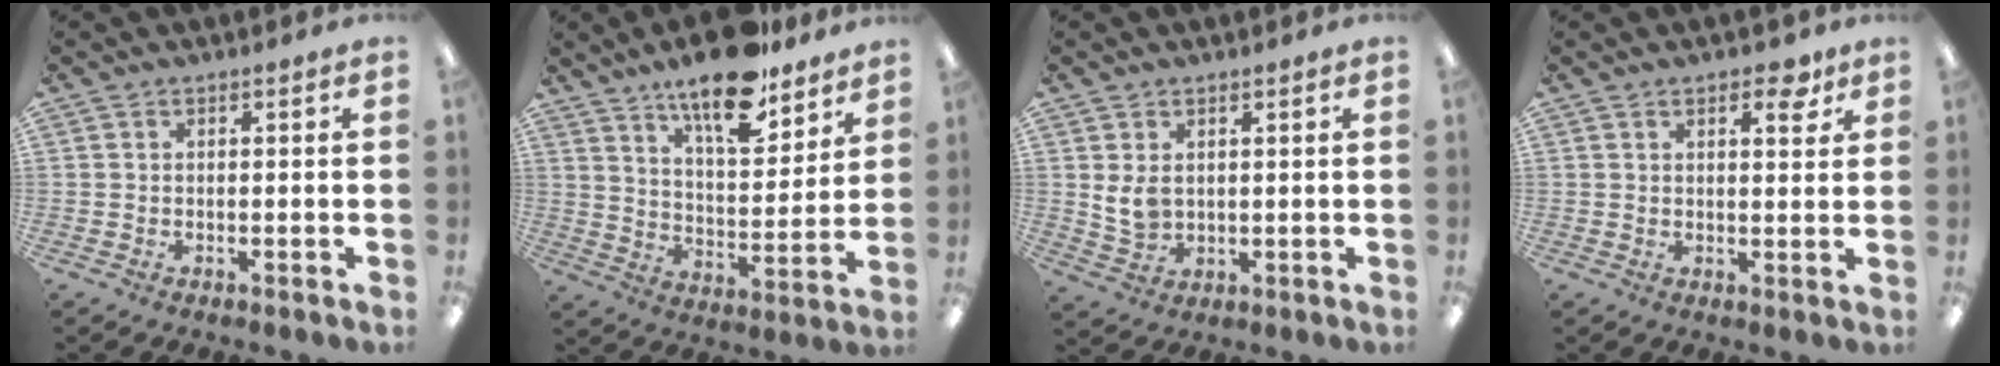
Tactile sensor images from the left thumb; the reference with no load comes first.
{"total": 15.6, "force": [12.3, 5.0, 8.2], "torque": [-0.130, -0.078, 0.210]}
{"total": 5.0, "force": [1.6, 3.5, 3.2], "torque": [-0.070, -0.007, 0.028]}
{"total": 5.1, "force": [3.4, 2.1, 3.2], "torque": [-0.030, -0.015, 0.051]}